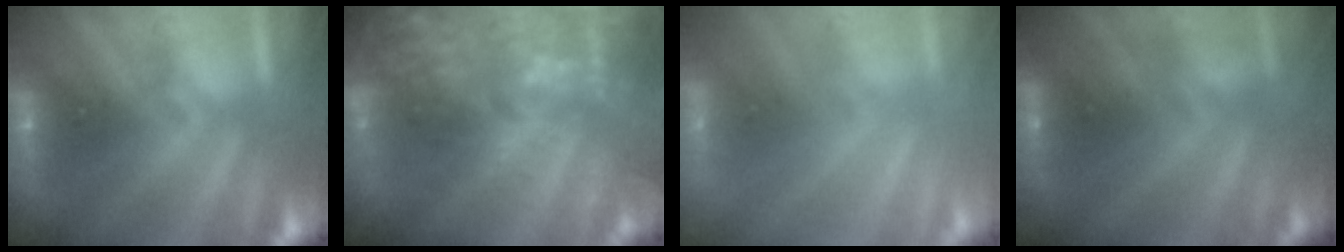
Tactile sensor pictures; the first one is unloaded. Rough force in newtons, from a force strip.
{"total": 8.9}
{"total": 3.3}
{"total": 2.6}